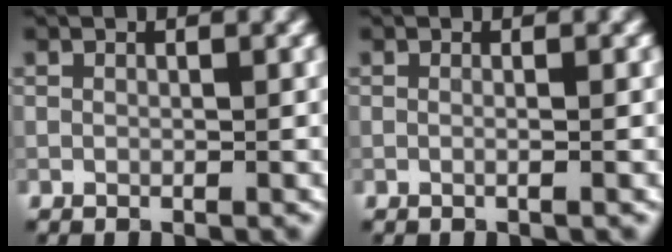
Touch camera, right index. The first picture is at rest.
{"total": 1.3, "force": [0.1, 0.6, 1.2], "torque": [-0.005, -0.010, -0.015]}